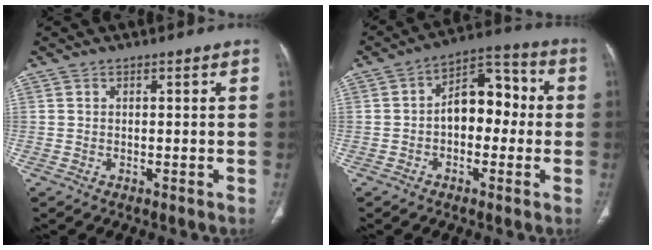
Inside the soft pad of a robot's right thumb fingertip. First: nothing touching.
{"total": 10.6, "force": [-0.5, 6.9, 8.0], "torque": [-0.078, 0.040, -0.021]}